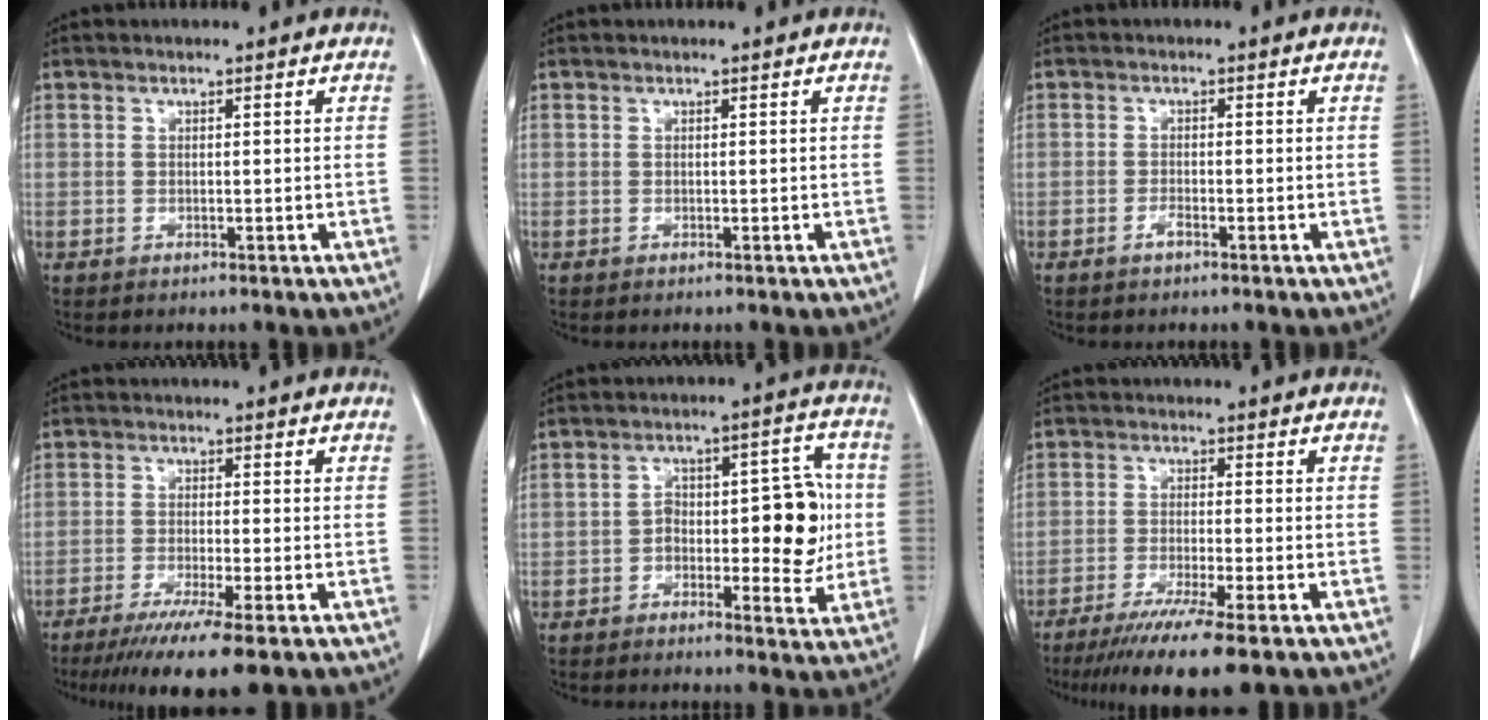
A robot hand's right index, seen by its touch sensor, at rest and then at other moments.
{"total": 0.0}
{"total": 1.3, "force": [-0.9, 0.2, 0.9], "torque": [-0.017, 0.000, -0.017]}
{"total": 9.9, "force": [-6.7, 0.0, 7.3], "torque": [-0.114, -0.025, -0.102]}
{"total": 10.5, "force": [-1.2, 4.3, 9.4], "torque": [-0.120, 0.034, -0.012]}
{"total": 10.8, "force": [-7.6, -0.1, 7.6], "torque": [-0.118, -0.028, -0.117]}